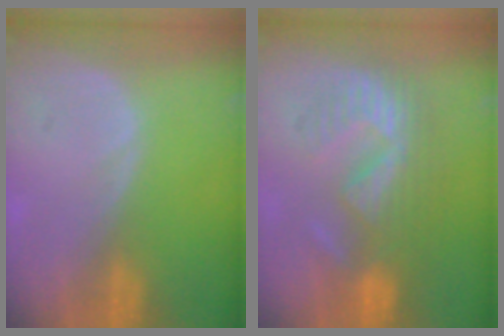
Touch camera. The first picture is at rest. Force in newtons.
{"total": 9.0, "press": 8.4, "slide": 3.2}